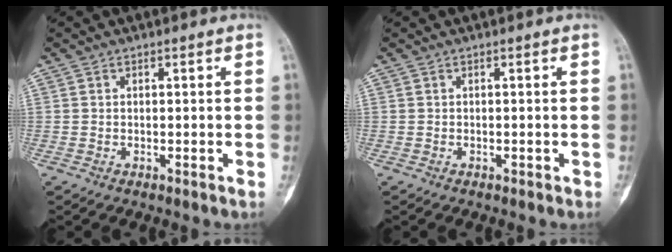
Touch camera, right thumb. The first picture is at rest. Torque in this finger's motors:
{"motor_torque": [0.00, 0.00, 0.02, -0.02, 0.01]}